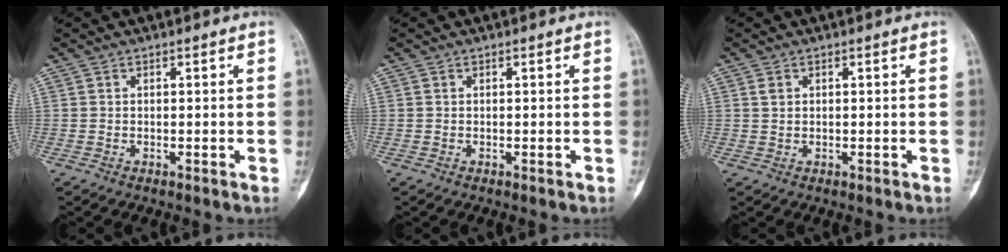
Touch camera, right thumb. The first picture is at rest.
{"total": 0.0}
{"total": 1.4, "force": [0.5, 1.0, 0.9], "torque": [-0.018, -0.001, 0.013]}